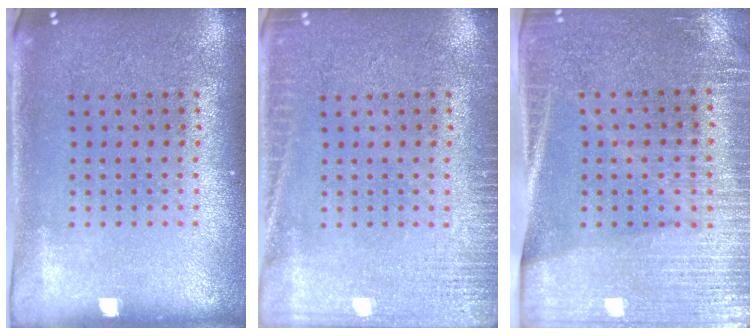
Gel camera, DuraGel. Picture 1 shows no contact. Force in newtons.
{"total": 2.7, "press": 2.7, "slide": 0.5}
{"total": 3.1, "press": 2.9, "slide": 1.2}